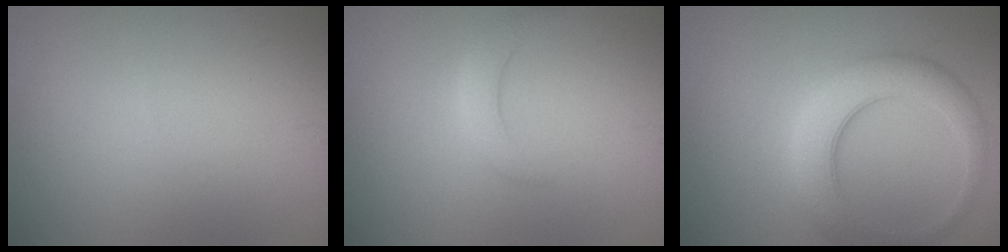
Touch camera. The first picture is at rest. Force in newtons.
{"total": 2.1, "press": 2.1, "slide": 0.1}
{"total": 5.6, "press": 5.6, "slide": 0.2}